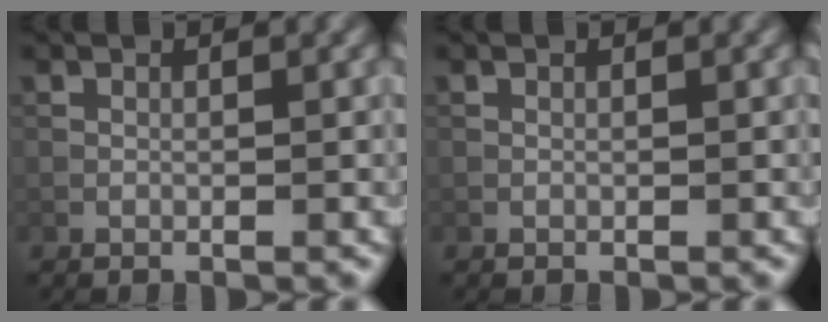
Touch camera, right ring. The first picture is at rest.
{"total": 0.0}